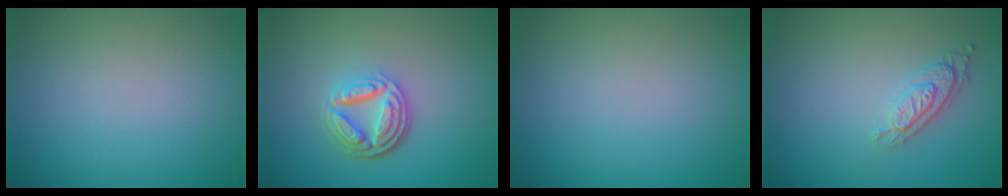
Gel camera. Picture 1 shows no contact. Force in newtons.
{"total": 4.9, "press": 3.6, "slide": 3.2}
{"total": 0.0}
{"total": 2.9, "press": 2.2, "slide": 1.9}